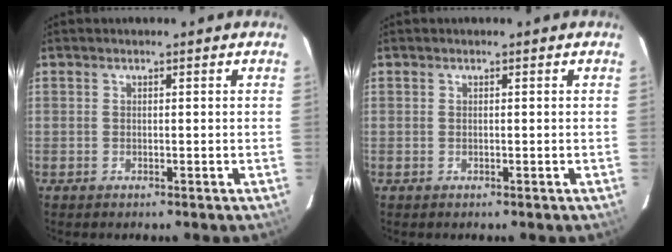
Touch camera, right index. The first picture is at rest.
{"total": 0.0}